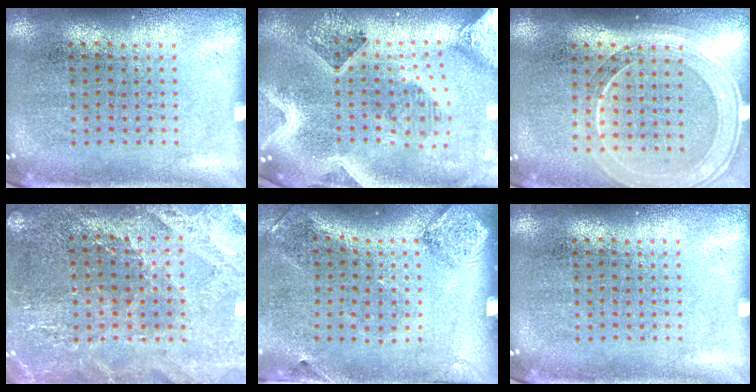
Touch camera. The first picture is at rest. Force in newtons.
{"total": 4.1, "press": 3.2, "slide": 2.6}
{"total": 1.7, "press": 1.5, "slide": 0.6}
{"total": 2.6, "press": 2.6, "slide": 0.4}
{"total": 1.9, "press": 1.1, "slide": 1.6}
{"total": 0.0}